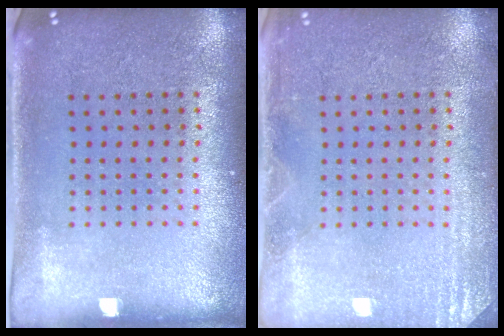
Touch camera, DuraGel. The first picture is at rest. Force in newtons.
{"total": 2.2, "press": 2.1, "slide": 0.3}